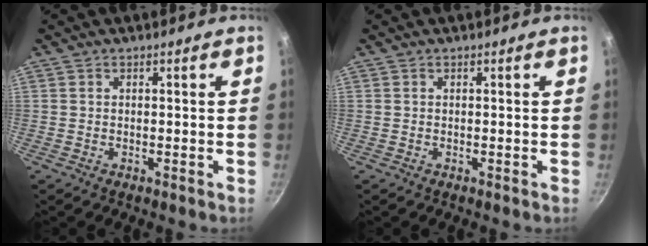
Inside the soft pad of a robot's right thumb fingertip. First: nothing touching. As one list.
[{"total": 0.0}]